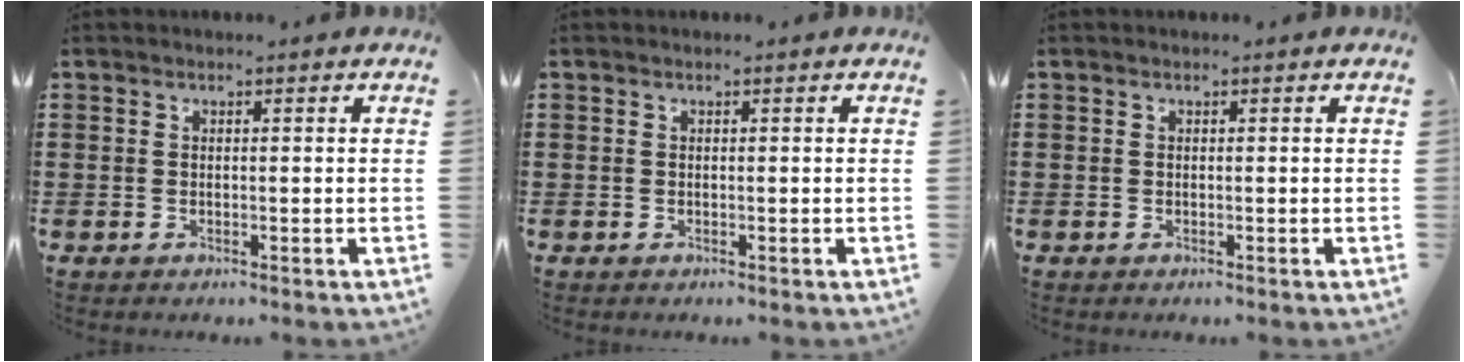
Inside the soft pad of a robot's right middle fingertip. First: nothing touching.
{"total": 0.0}
{"total": 0.0}